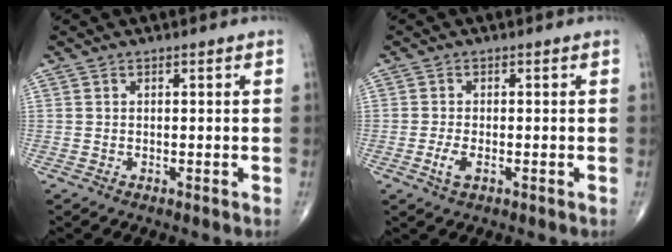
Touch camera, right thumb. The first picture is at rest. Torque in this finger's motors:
{"motor_torque": [-0.01, 0.05, 0.17, 0.19, 0.02]}